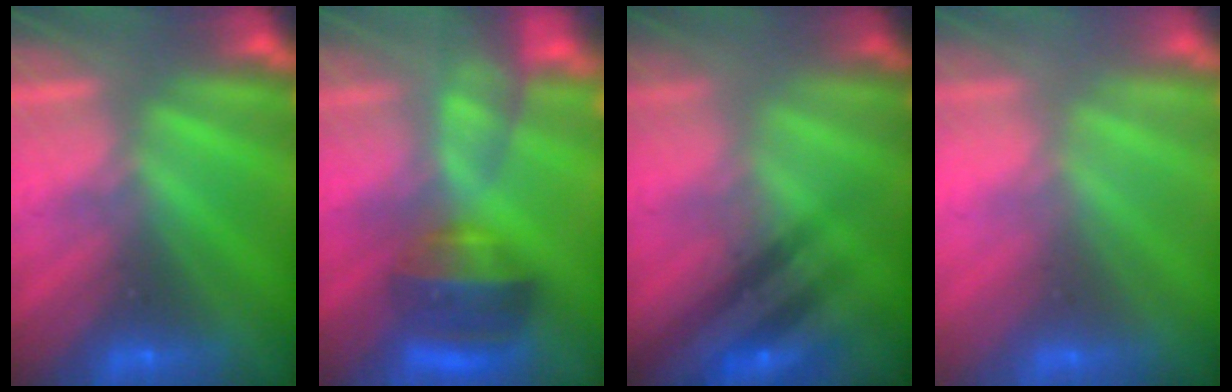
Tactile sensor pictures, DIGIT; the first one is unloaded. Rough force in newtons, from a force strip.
{"total": 7.2}
{"total": 2.8}
{"total": 2.6}